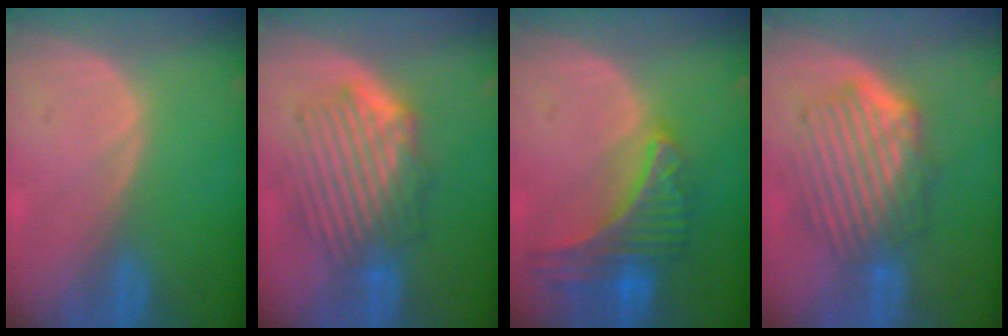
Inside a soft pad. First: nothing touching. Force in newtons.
{"total": 9.1, "press": 8.3, "slide": 3.7}
{"total": 9.1, "press": 8.0, "slide": 4.3}
{"total": 9.4, "press": 8.3, "slide": 4.5}